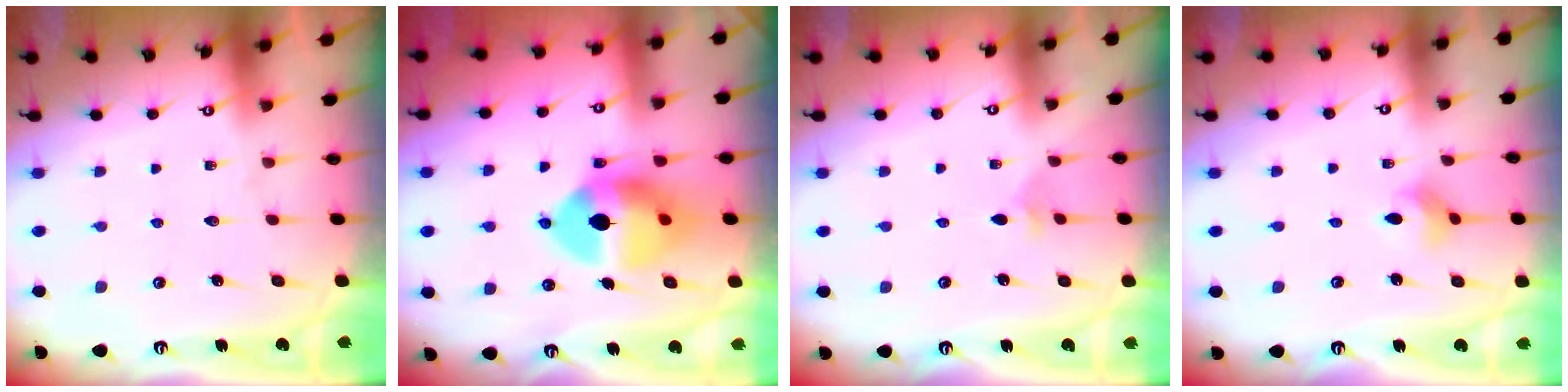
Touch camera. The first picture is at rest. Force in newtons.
{"total": 14.1, "press": 14.0, "slide": 1.9}
{"total": 1.9, "press": 1.9, "slide": 0.3}
{"total": 2.7, "press": 2.7, "slide": 0.4}